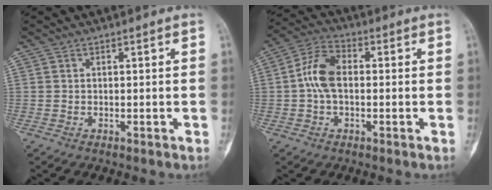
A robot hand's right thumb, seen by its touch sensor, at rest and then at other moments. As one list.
[{"total": 7.9, "force": [-0.1, 4.8, 6.3], "torque": [-0.125, 0.024, -0.011]}]